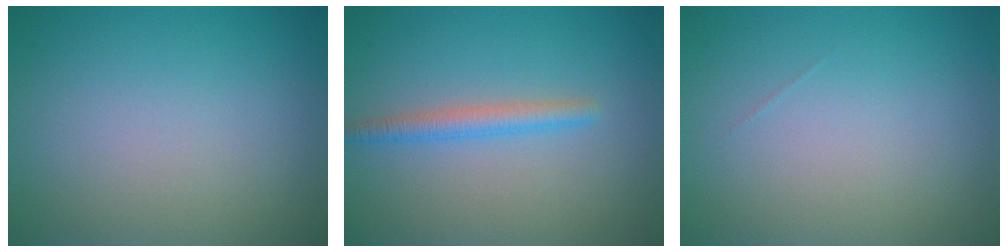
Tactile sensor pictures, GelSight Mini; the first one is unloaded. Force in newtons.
{"total": 2.1, "press": 2.1, "slide": 0.2}
{"total": 0.0}